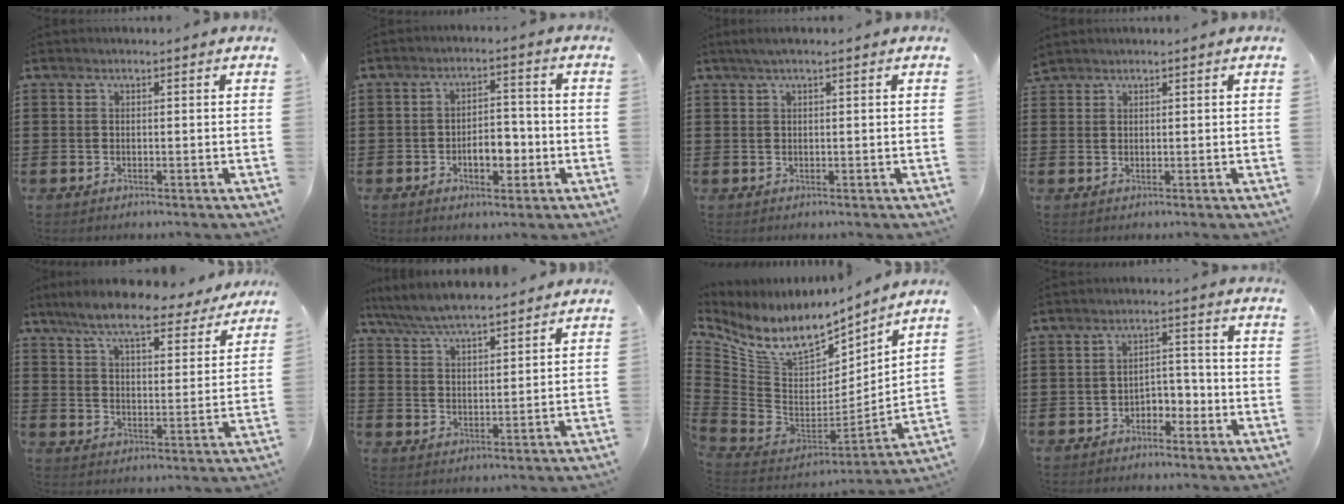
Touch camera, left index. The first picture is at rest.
{"total": 5.4, "force": [-1.6, 2.9, 4.3], "torque": [-0.070, 0.005, -0.032]}
{"total": 1.3, "force": [0.7, 0.0, 1.1], "torque": [-0.021, 0.000, 0.013]}
{"total": 1.2, "force": [1.2, 0.2, 0.1], "torque": [-0.004, 0.000, 0.024]}
{"total": 9.3, "force": [8.1, 1.0, 4.5], "torque": [-0.109, -0.037, 0.141]}
{"total": 6.2, "force": [5.8, 0.8, 2.0], "torque": [-0.061, -0.017, 0.106]}
{"total": 11.0, "force": [7.4, 5.1, 6.4], "torque": [-0.156, -0.054, 0.131]}
{"total": 3.1, "force": [-2.5, 1.5, 1.1], "torque": [-0.025, 0.007, -0.052]}